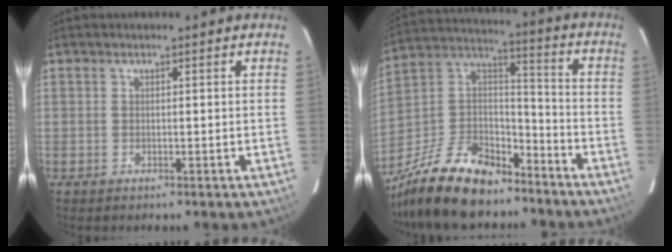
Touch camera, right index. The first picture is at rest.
{"total": 21.2, "force": [-15.8, 9.4, 10.6], "torque": [-0.236, 0.022, -0.266]}